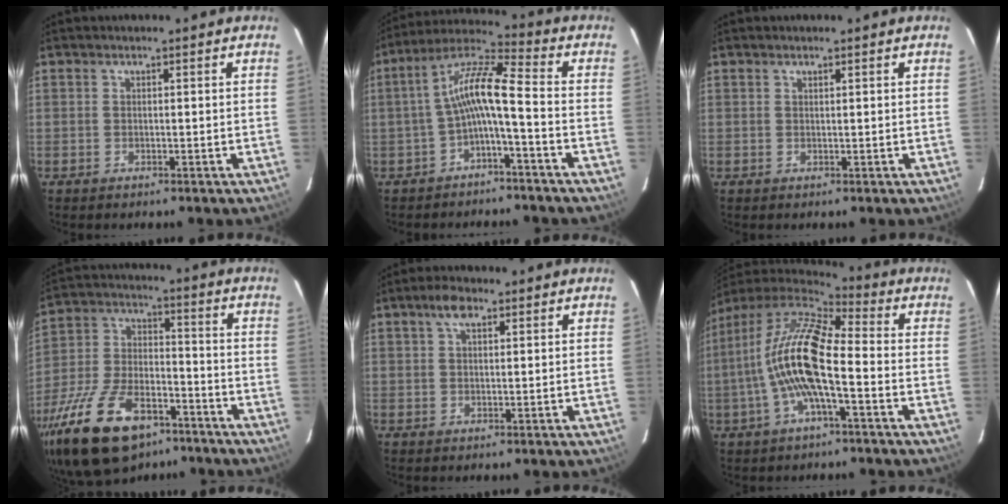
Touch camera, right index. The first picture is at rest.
{"total": 9.0, "force": [-2.3, 1.0, 8.7], "torque": [-0.190, 0.024, -0.046]}
{"total": 0.5, "force": [0.4, 0.0, 0.3], "torque": [-0.004, 0.001, 0.009]}
{"total": 23.9, "force": [-14.9, 11.7, 14.5], "torque": [-0.305, -0.020, -0.250]}
{"total": 3.6, "force": [1.9, 1.7, 2.6], "torque": [-0.047, 0.012, 0.033]}
{"total": 15.0, "force": [-2.6, 3.7, 14.3], "torque": [-0.265, 0.000, -0.054]}